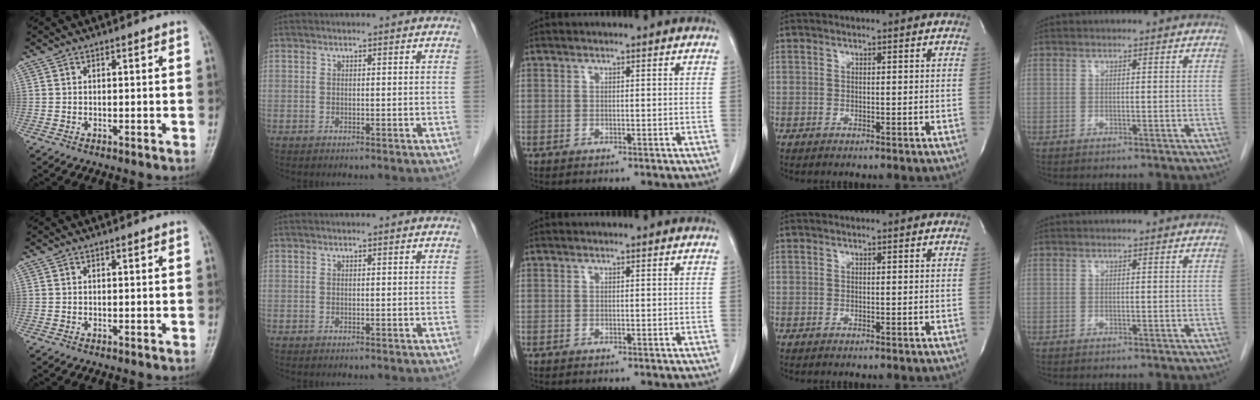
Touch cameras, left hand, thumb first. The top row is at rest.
{}